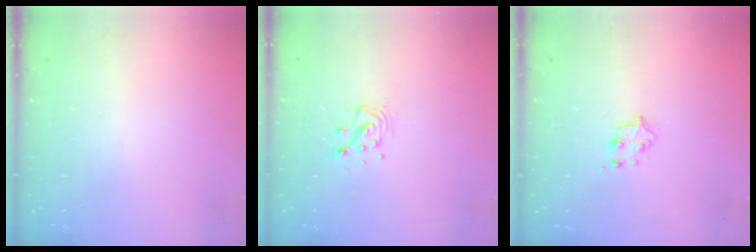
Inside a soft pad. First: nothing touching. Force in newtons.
{"total": 7.8, "press": 7.8, "slide": 0.3}
{"total": 4.5, "press": 4.4, "slide": 0.9}